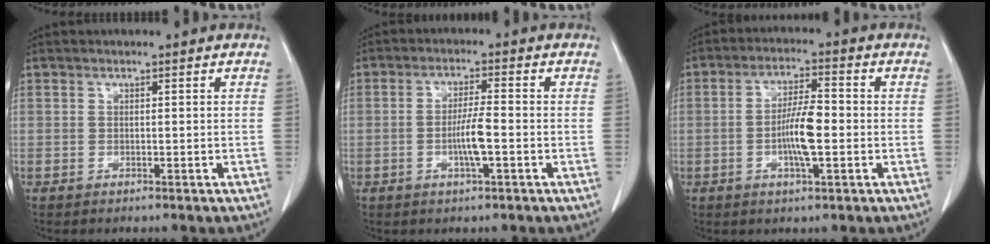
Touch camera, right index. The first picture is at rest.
{"total": 4.7, "force": [-1.1, 0.1, 4.6], "torque": [-0.089, -0.001, -0.021]}
{"total": 7.0, "force": [-1.2, 1.2, 6.8], "torque": [-0.128, 0.003, -0.023]}